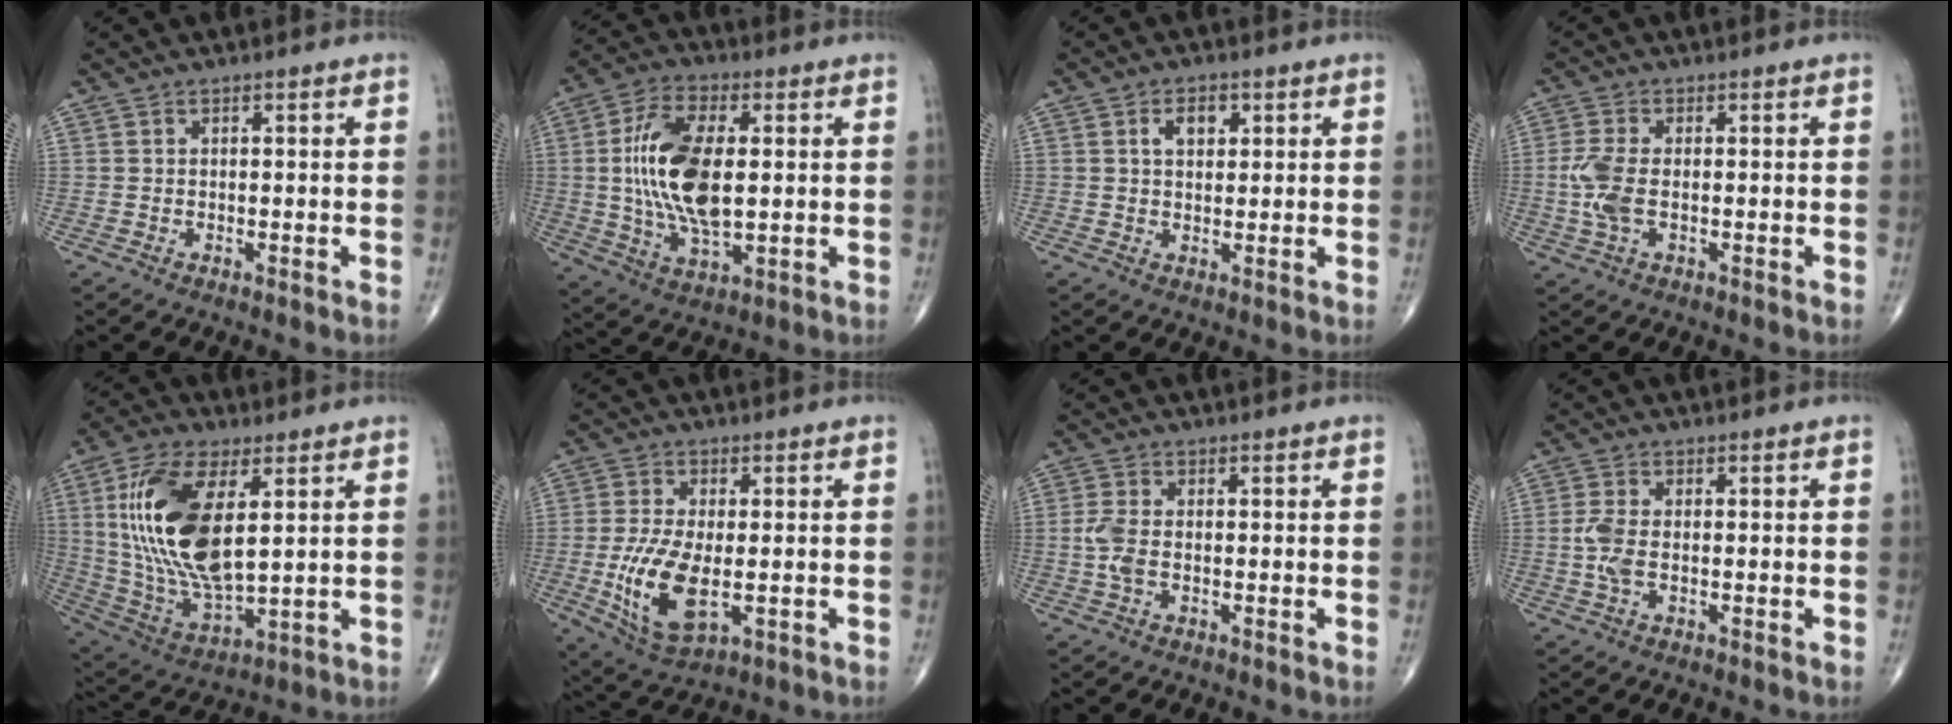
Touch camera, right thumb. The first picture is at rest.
{"total": 18.7, "force": [2.4, 9.6, 15.9], "torque": [-0.295, -0.008, 0.046]}
{"total": 4.1, "force": [1.5, 2.6, 2.9], "torque": [-0.036, 0.000, 0.023]}
{"total": 4.7, "force": [-0.6, 2.3, 4.0], "torque": [-0.104, 0.002, -0.015]}
{"total": 20.5, "force": [4.5, 9.3, 17.8], "torque": [-0.355, -0.020, 0.090]}
{"total": 12.1, "force": [-2.2, 5.7, 10.5], "torque": [-0.209, -0.015, -0.028]}
{"total": 3.5, "force": [-0.5, 1.7, 3.0], "torque": [-0.078, 0.003, -0.013]}
{"total": 3.7, "force": [-0.5, 1.7, 3.3], "torque": [-0.086, 0.001, -0.014]}